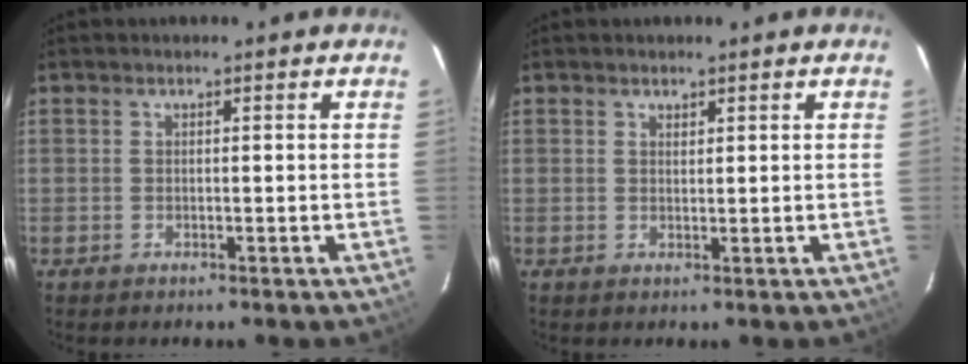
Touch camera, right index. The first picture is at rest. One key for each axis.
{"total": 0.9, "fx": 0.8, "fy": 0.5, "fz": 0.1, "tx": -0.003, "ty": 0.000, "tz": 0.014}